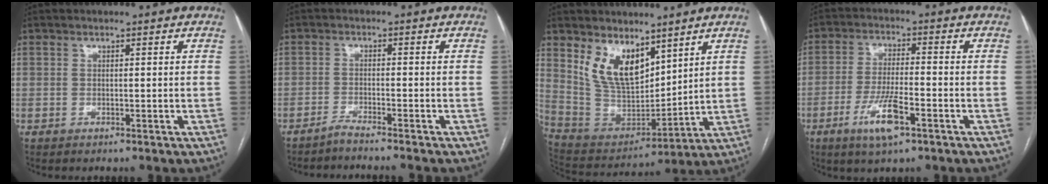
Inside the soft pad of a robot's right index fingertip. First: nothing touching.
{"total": 3.7, "force": [-3.3, -1.2, 1.1], "torque": [-0.013, -0.004, -0.054]}
{"total": 11.8, "force": [7.0, 6.1, 7.3], "torque": [-0.147, 0.007, 0.151]}
{"total": 7.8, "force": [-3.9, 1.3, 6.6], "torque": [-0.130, -0.011, -0.067]}